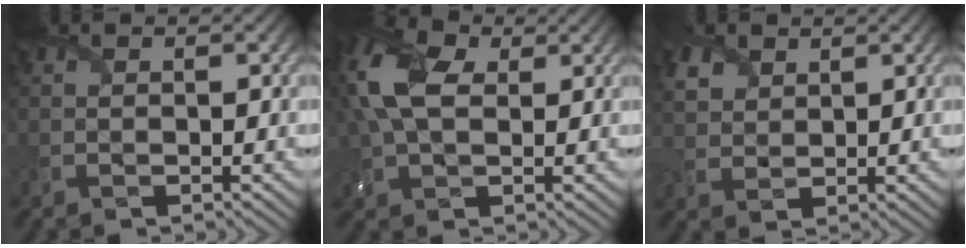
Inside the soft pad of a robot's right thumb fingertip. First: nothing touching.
{"total": 11.3, "force": [3.2, 6.7, 8.5], "torque": [-0.233, 0.024, 0.054]}
{"total": 3.4, "force": [2.2, 2.3, 1.3], "torque": [-0.052, 0.005, 0.045]}